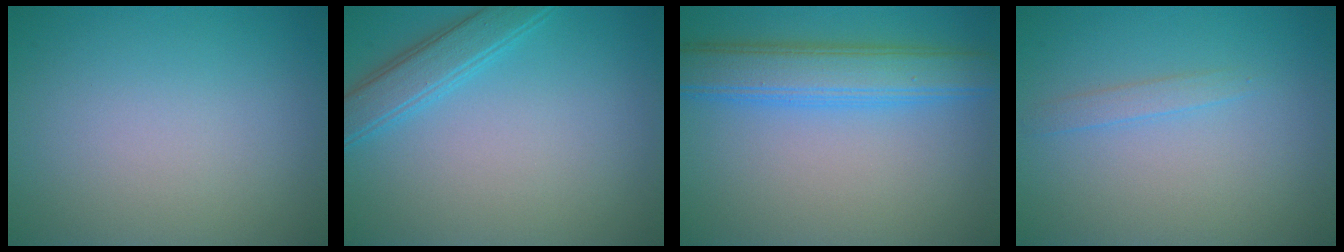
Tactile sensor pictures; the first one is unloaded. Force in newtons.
{"total": 3.1, "press": 3.1, "slide": 0.1}
{"total": 5.6, "press": 5.6, "slide": 0.2}
{"total": 1.2, "press": 1.2, "slide": 0.1}